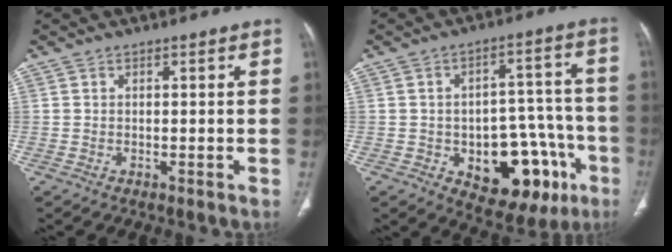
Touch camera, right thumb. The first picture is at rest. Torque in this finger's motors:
{"motor_torque": [0.27, 0.19, 1.38, -0.84, 0.27]}